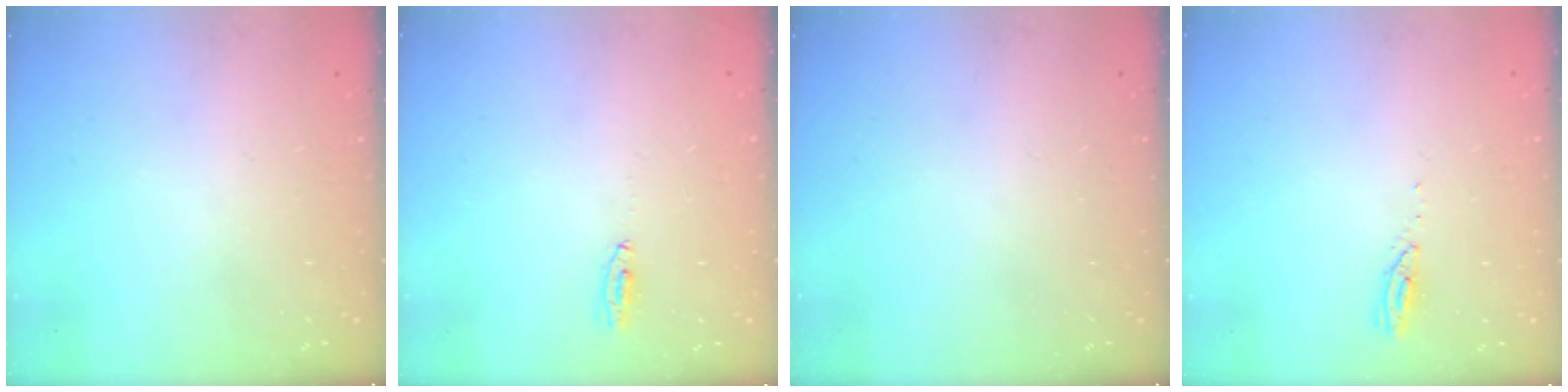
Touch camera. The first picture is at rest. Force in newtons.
{"total": 3.5, "press": 3.1, "slide": 1.4}
{"total": 0.0}
{"total": 3.0, "press": 2.9, "slide": 0.4}